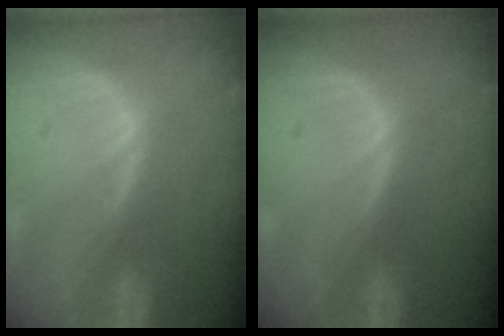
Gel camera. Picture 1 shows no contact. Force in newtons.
{"total": 0.0}